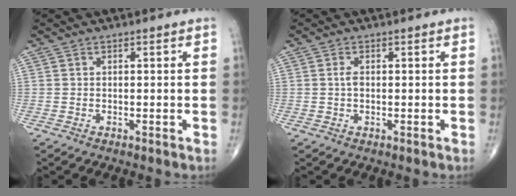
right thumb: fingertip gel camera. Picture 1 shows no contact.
{"total": 1.6, "force": [0.1, 0.8, 1.3], "torque": [-0.026, 0.000, 0.001]}